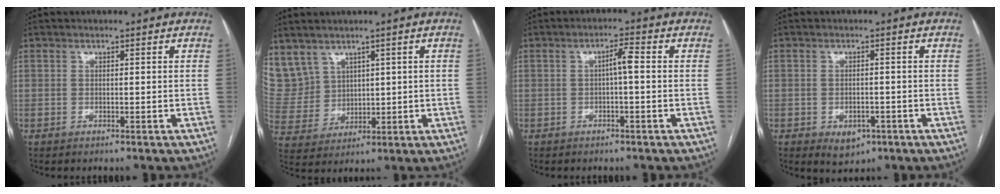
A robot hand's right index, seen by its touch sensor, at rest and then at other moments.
{"total": 10.6, "force": [6.1, 8.4, 2.1], "torque": [-0.075, 0.041, 0.154]}
{"total": 2.7, "force": [0.0, 0.3, 2.7], "torque": [-0.045, 0.006, 0.000]}
{"total": 3.3, "force": [-1.5, 2.4, 1.8], "torque": [-0.019, 0.001, -0.010]}